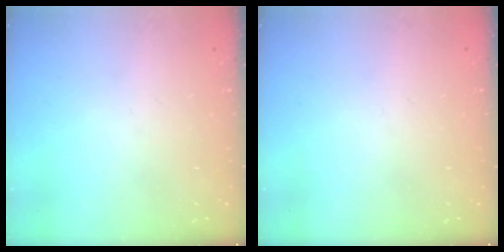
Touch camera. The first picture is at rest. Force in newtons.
{"total": 0.0}